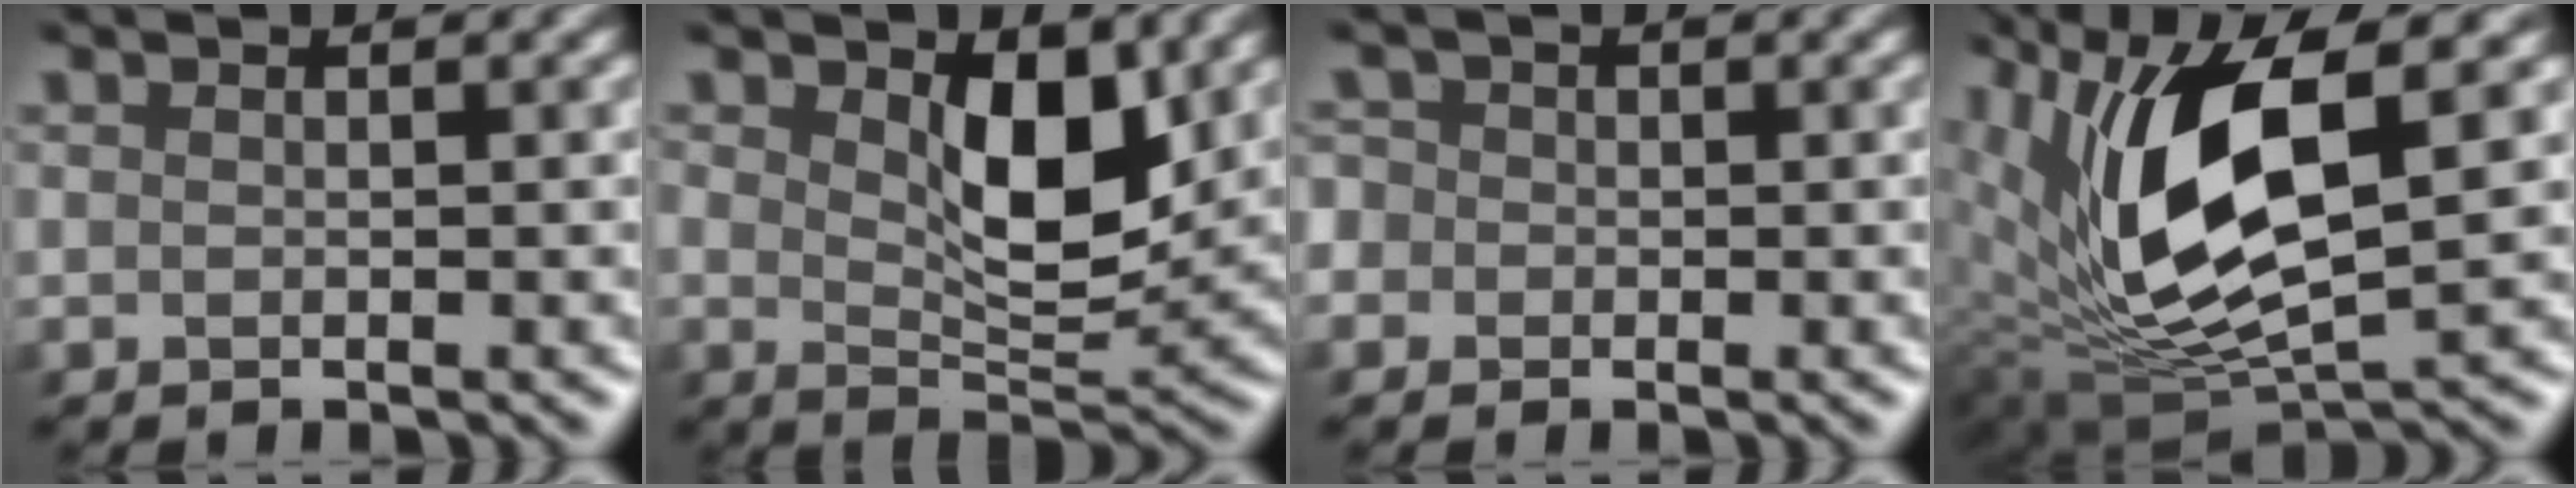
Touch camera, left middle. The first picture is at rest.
{"total": 5.1, "force": [2.0, 2.3, 4.1], "torque": [-0.071, 0.000, 0.042]}
{"total": 2.3, "force": [-0.7, 2.1, 0.0], "torque": [0.015, 0.022, -0.033]}
{"total": 11.3, "force": [3.1, 5.0, 9.7], "torque": [-0.196, -0.005, 0.070]}